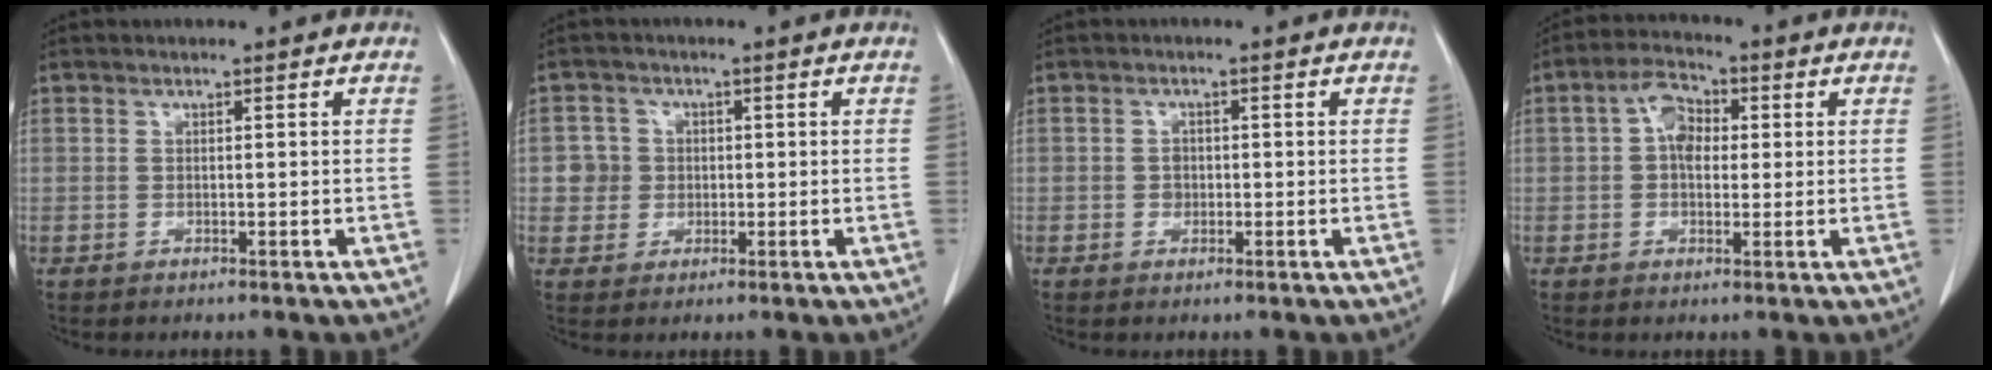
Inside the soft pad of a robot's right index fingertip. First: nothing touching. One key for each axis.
{"total": 3.8, "fx": 0.2, "fy": 3.8, "fz": 0.2, "tx": 0.008, "ty": 0.015, "tz": 0.008}
{"total": 1.5, "fx": -0.1, "fy": 1.3, "fz": 0.7, "tx": -0.006, "ty": 0.006, "tz": 0.001}
{"total": 5.5, "fx": 0.8, "fy": 3.4, "fz": 4.3, "tx": -0.082, "ty": 0.019, "tz": 0.010}